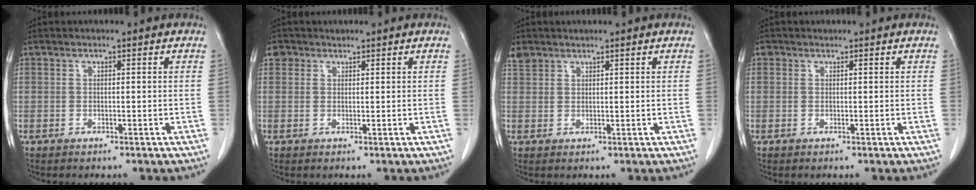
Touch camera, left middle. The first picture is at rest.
{"total": 1.6, "force": [1.1, 1.2, 0.0], "torque": [0.005, 0.009, 0.015]}
{"total": 2.0, "force": [1.8, 0.9, 0.1], "torque": [-0.005, 0.009, 0.036]}
{"total": 0.6, "force": [0.4, 0.4, 0.0], "torque": [0.000, 0.000, 0.006]}